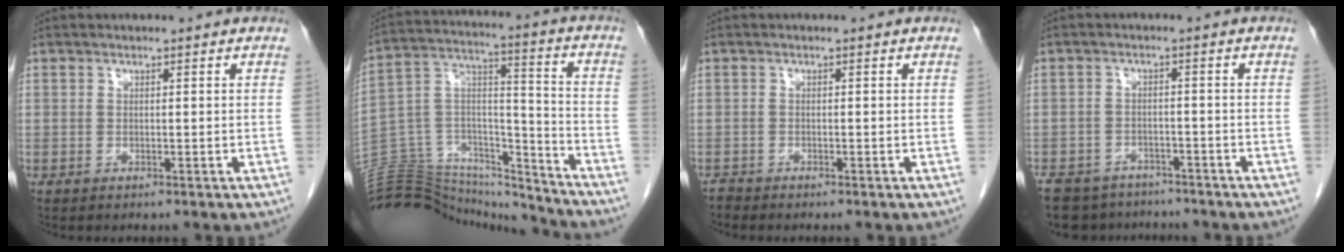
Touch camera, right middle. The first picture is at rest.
{"total": 25.8, "force": [-24.5, 6.1, 5.5], "torque": [-0.155, 0.037, -0.385]}
{"total": 0.8, "force": [-0.7, 0.0, -0.3], "torque": [0.004, -0.004, -0.017]}
{"total": 11.7, "force": [-9.6, 5.9, 3.0], "torque": [-0.069, -0.003, -0.128]}